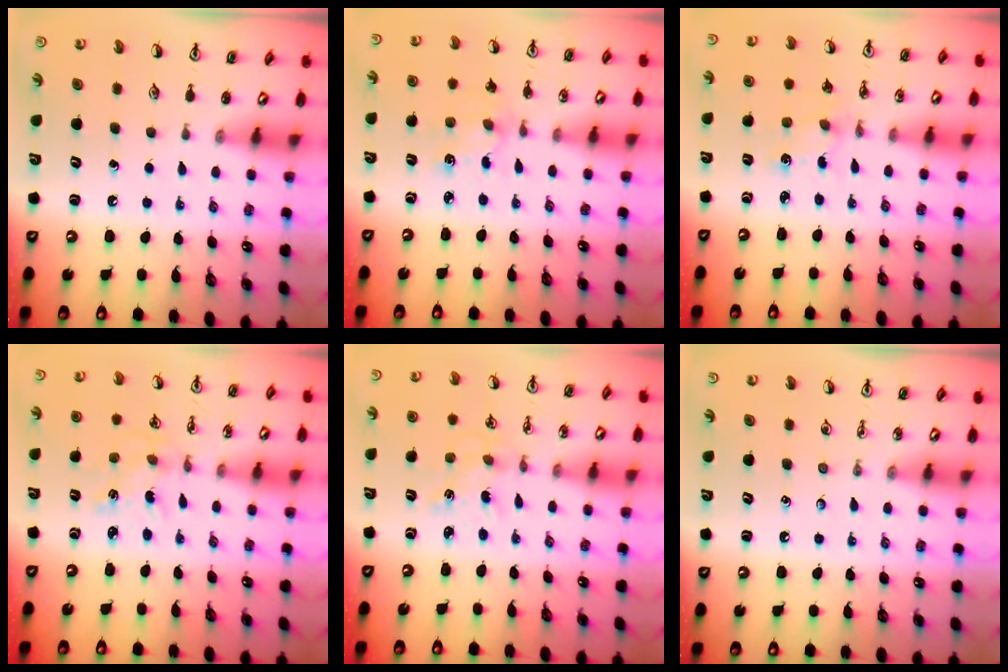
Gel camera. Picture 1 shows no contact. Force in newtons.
{"total": 4.1, "press": 4.1, "slide": 0.6}
{"total": 1.9, "press": 1.9, "slide": 0.3}
{"total": 1.5, "press": 1.4, "slide": 0.4}
{"total": 0.8, "press": 0.8, "slide": 0.2}
{"total": 0.0}